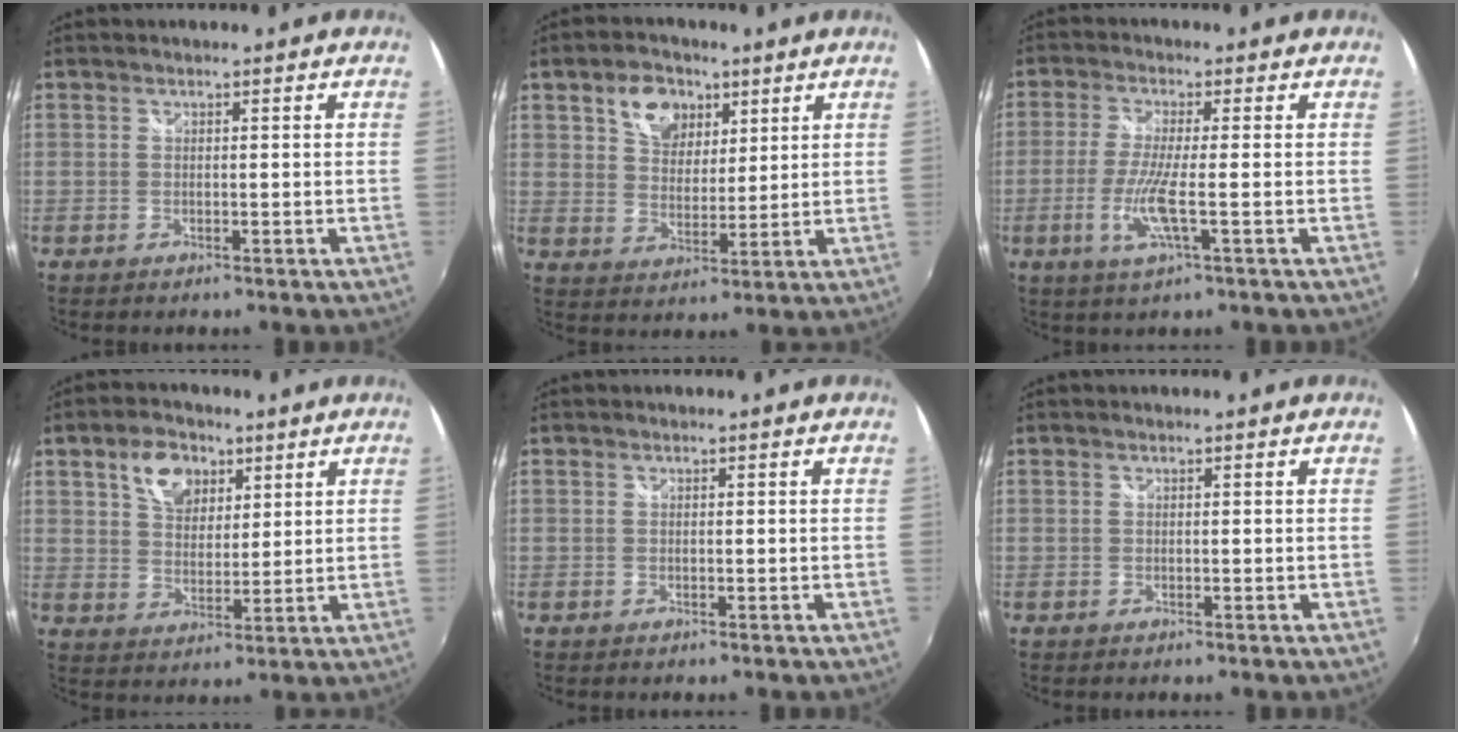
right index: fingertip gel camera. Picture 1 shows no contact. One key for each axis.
{"total": 8.9, "fx": 4.7, "fy": 6.2, "fz": 4.5, "tx": -0.078, "ty": 0.019, "tz": 0.083}
{"total": 7.0, "fx": -1.9, "fy": 0.3, "fz": 6.7, "tx": -0.145, "ty": -0.011, "tz": -0.040}
{"total": 8.6, "fx": 4.4, "fy": 5.7, "fz": 4.7, "tx": -0.079, "ty": 0.019, "tz": 0.078}
{"total": 0.0}
{"total": 0.0}